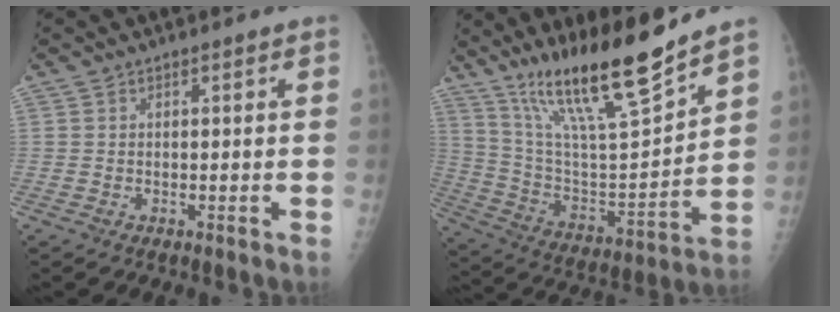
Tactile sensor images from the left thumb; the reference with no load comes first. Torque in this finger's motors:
{"motor_torque": [0.60, -0.16, 1.42, -1.35, 0.23]}